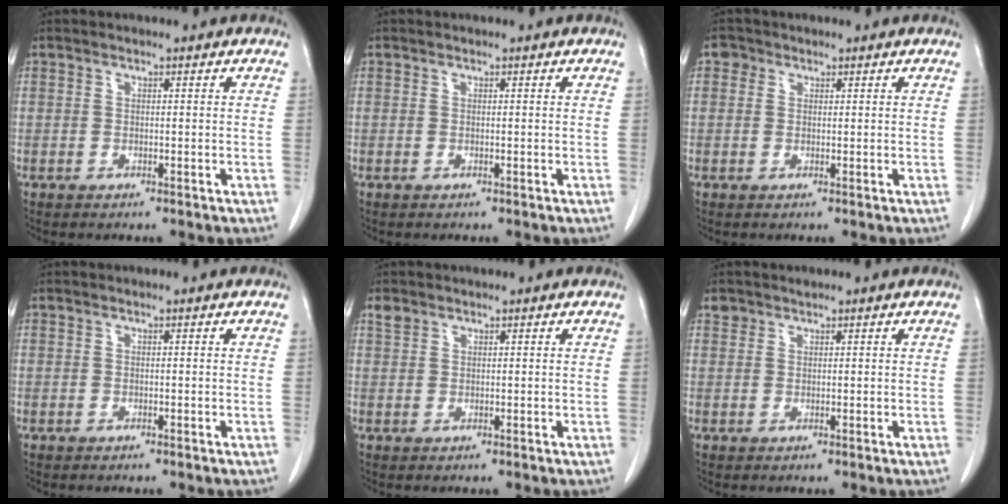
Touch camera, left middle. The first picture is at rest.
{"total": 0.0}
{"total": 1.5, "force": [0.6, 1.3, 0.3], "torque": [0.002, 0.006, 0.005]}
{"total": 0.0}
{"total": 1.4, "force": [1.1, 0.8, 0.3], "torque": [-0.009, 0.007, 0.022]}
{"total": 1.0, "force": [0.8, 0.5, -0.1], "torque": [0.005, 0.004, 0.014]}